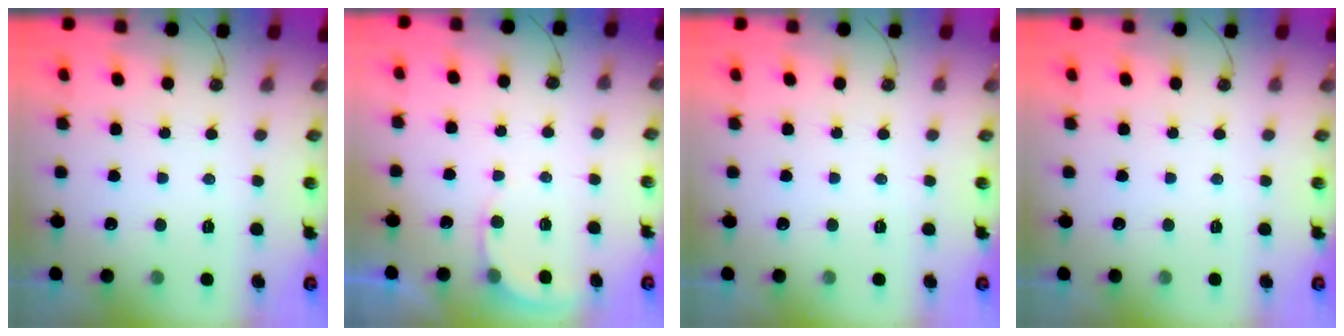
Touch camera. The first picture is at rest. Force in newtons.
{"total": 3.4, "press": 3.4, "slide": 0.2}
{"total": 0.0}
{"total": 0.0}